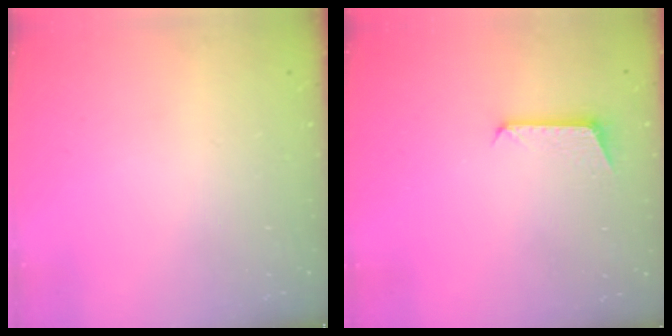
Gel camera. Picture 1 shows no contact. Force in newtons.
{"total": 5.8, "press": 5.7, "slide": 0.5}